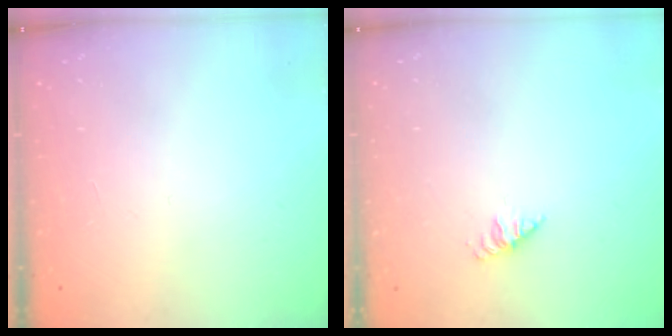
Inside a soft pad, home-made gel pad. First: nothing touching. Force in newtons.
{"total": 1.9, "press": 1.9, "slide": 0.3}